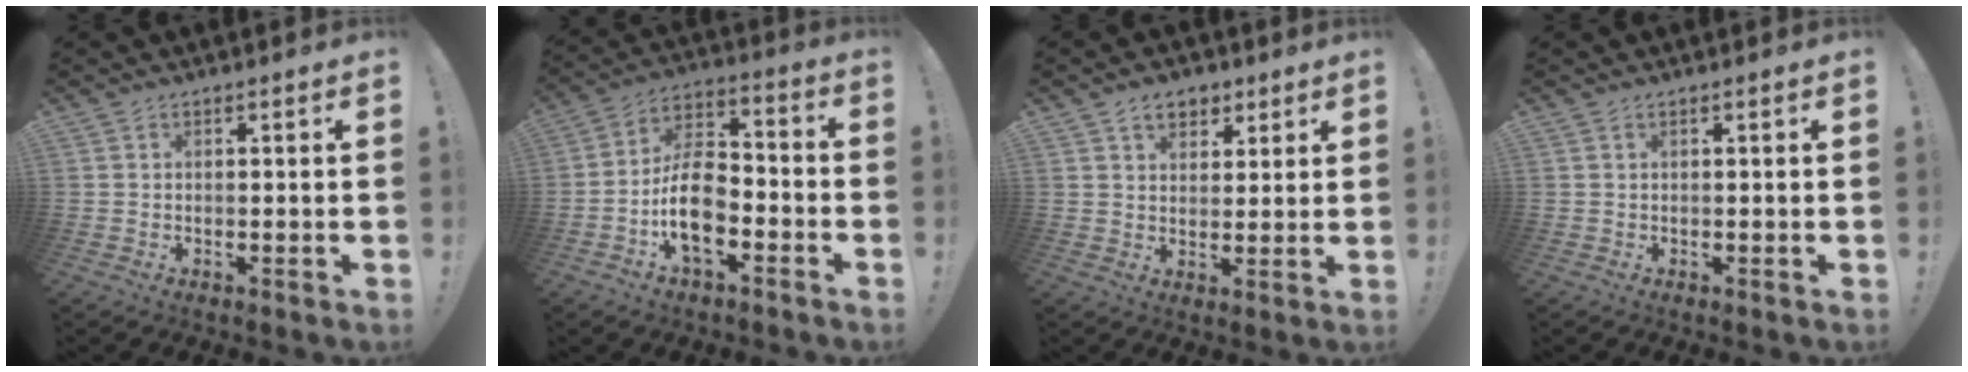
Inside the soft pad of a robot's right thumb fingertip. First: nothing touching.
{"total": 13.5, "force": [-5.2, 7.9, 9.6], "torque": [-0.189, 0.029, -0.088]}
{"total": 6.5, "force": [3.5, 4.9, 2.6], "torque": [-0.034, -0.011, 0.066]}
{"total": 0.0}